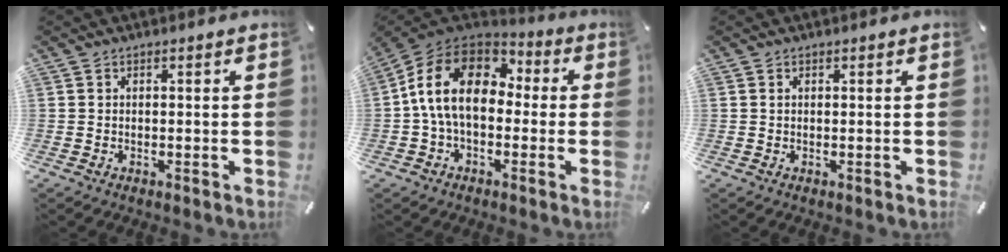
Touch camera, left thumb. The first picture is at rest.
{"total": 15.8, "force": [0.1, 10.6, 11.7], "torque": [-0.249, 0.024, -0.001]}
{"total": 0.0}